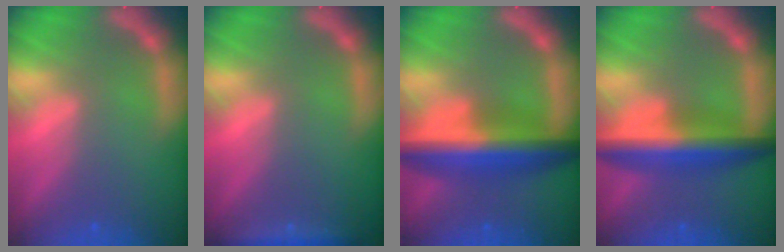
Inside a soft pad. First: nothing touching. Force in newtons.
{"total": 2.4}
{"total": 9.0}
{"total": 7.5}